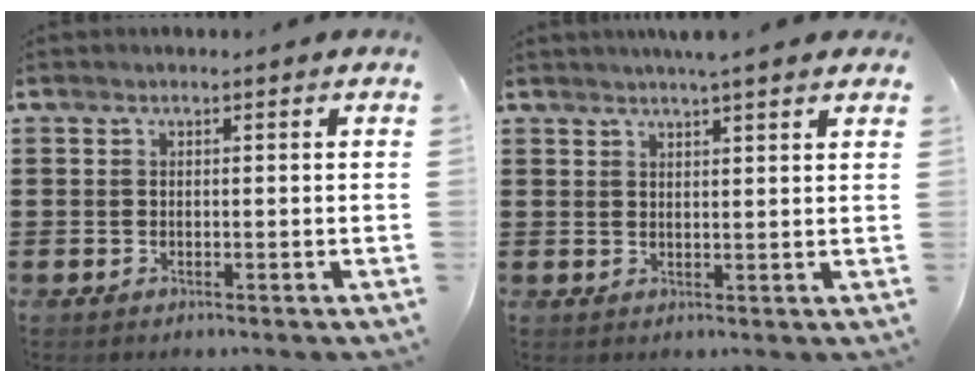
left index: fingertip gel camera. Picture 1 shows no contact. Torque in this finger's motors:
{"motor_torque": [2.14, 0.00, 0.52, 0.04]}